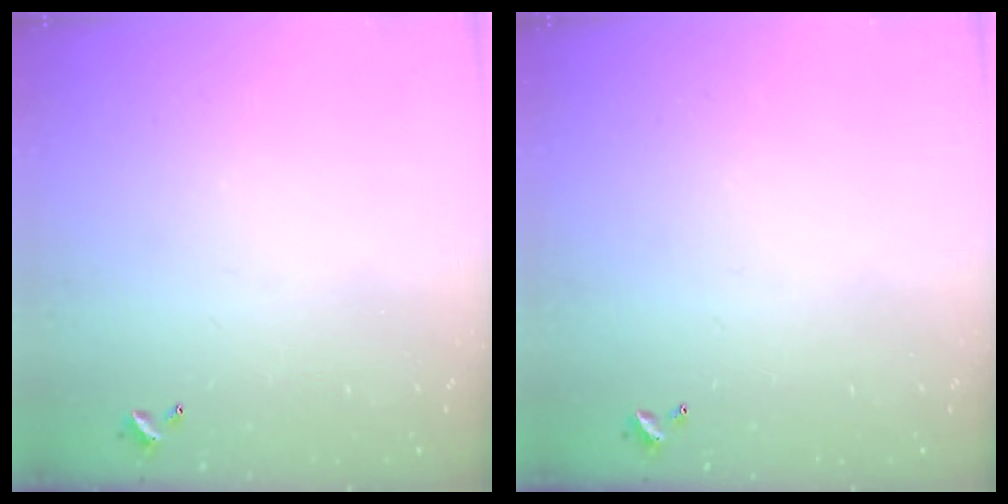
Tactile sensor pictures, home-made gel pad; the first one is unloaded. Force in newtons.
{"total": 0.0}